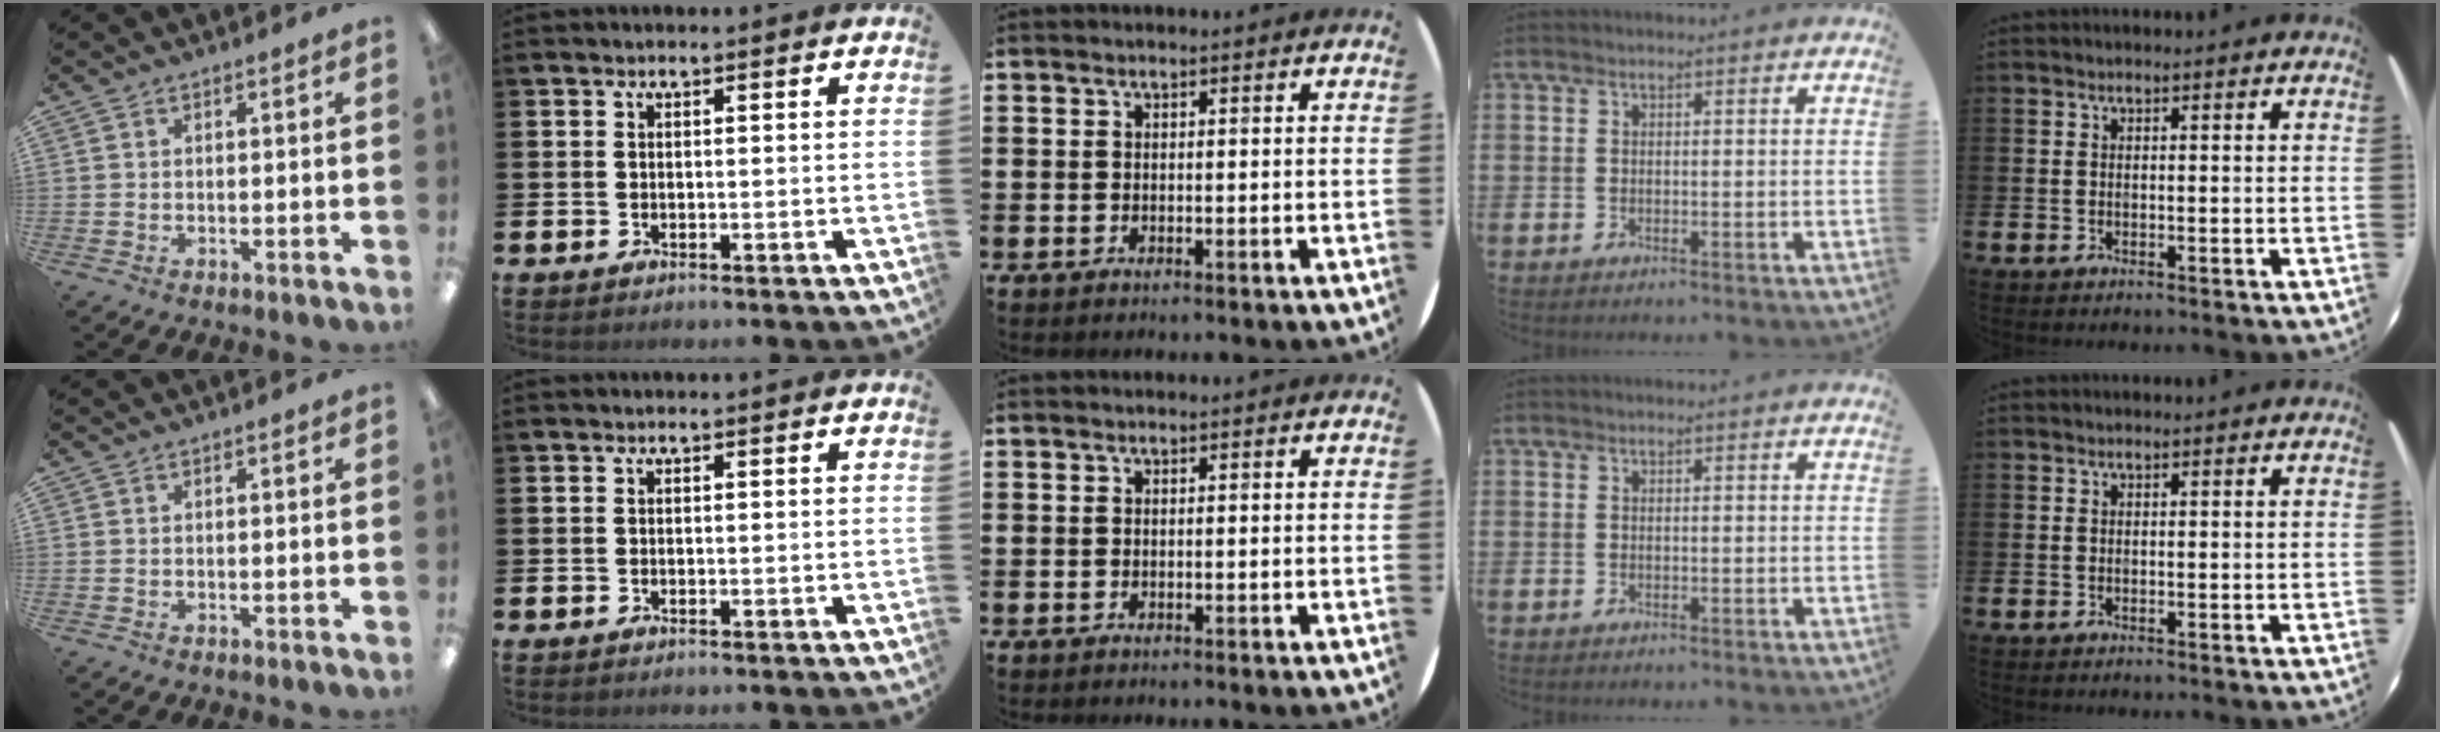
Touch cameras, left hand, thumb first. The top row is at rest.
{}